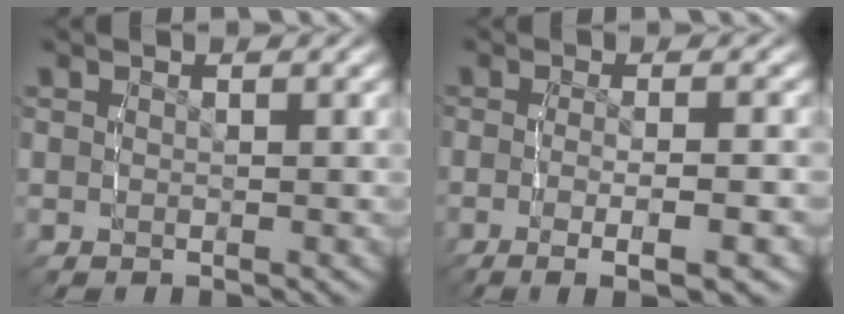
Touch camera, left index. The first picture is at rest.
{"total": 4.9, "force": [-2.9, 0.8, 3.9], "torque": [-0.072, -0.015, -0.036]}